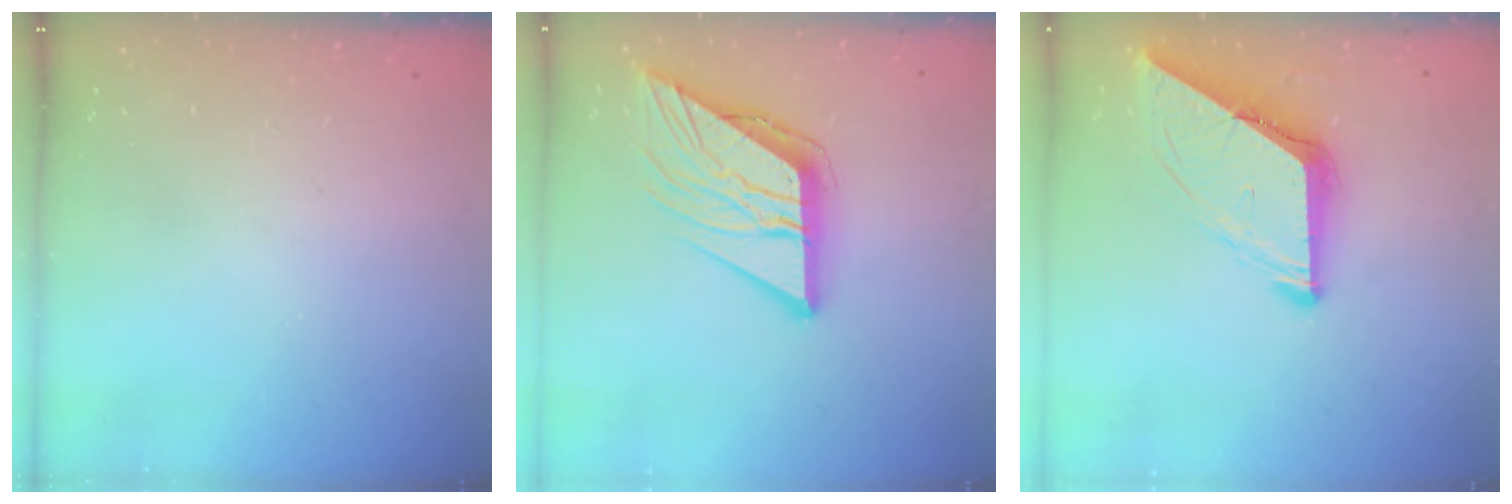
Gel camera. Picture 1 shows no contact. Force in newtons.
{"total": 12.8, "press": 12.7, "slide": 1.5}
{"total": 10.1, "press": 10.0, "slide": 1.1}